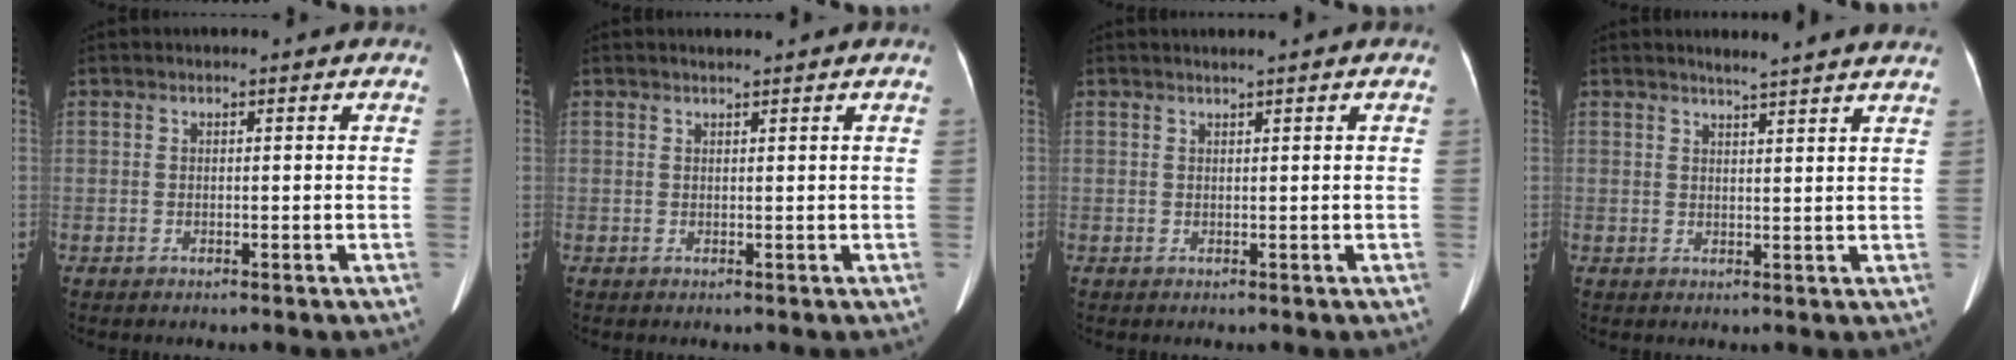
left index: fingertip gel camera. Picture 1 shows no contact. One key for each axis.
{"total": 0.6, "fx": 0.6, "fy": -0.2, "fz": 0.1, "tx": -0.009, "ty": 0.000, "tz": 0.015}
{"total": 0.6, "fx": 0.5, "fy": -0.2, "fz": 0.3, "tx": -0.010, "ty": -0.001, "tz": 0.015}
{"total": 6.9, "fx": 6.3, "fy": -0.3, "fz": 2.8, "tx": -0.042, "ty": 0.009, "tz": 0.068}